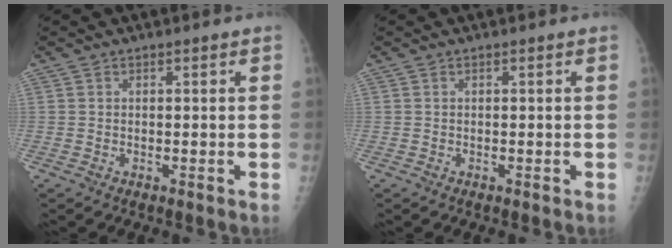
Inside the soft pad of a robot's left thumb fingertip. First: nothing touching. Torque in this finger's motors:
{"motor_torque": [-0.06, 0.06, 0.00, 0.00, 0.00]}